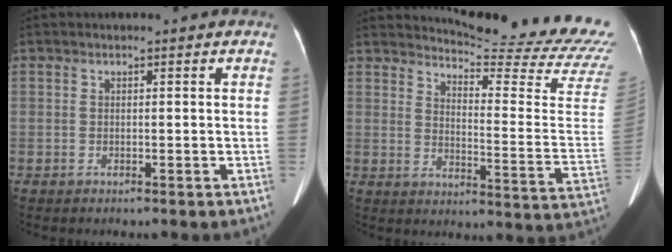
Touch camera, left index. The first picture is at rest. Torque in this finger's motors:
{"motor_torque": [-0.67, -1.47, -0.01, 0.00]}